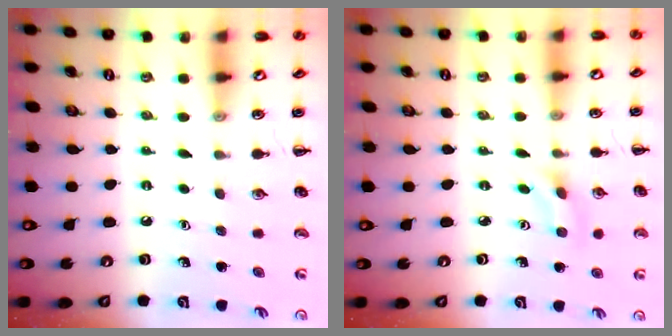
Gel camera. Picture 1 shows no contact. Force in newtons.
{"total": 2.0, "press": 1.9, "slide": 0.8}